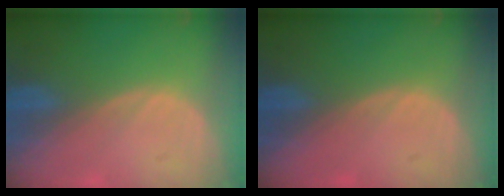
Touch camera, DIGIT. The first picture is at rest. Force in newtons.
{"total": 0.0}